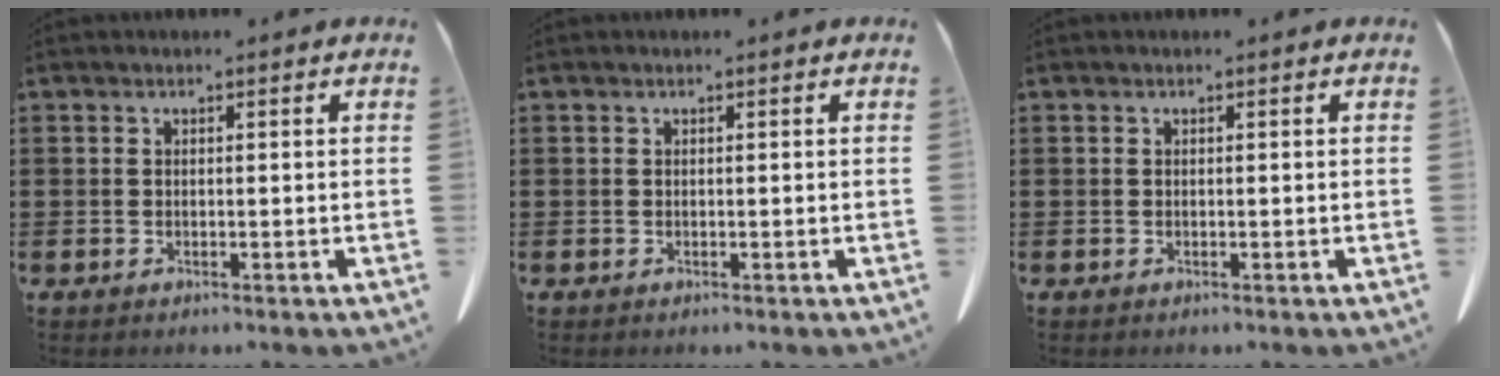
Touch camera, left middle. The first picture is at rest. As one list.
[{"total": 0.0}, {"total": 0.0}]